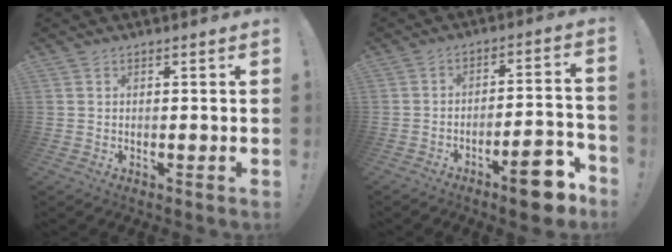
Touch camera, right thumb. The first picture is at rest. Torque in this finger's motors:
{"motor_torque": [1.41, 1.07, 1.14, -1.27, 0.32]}